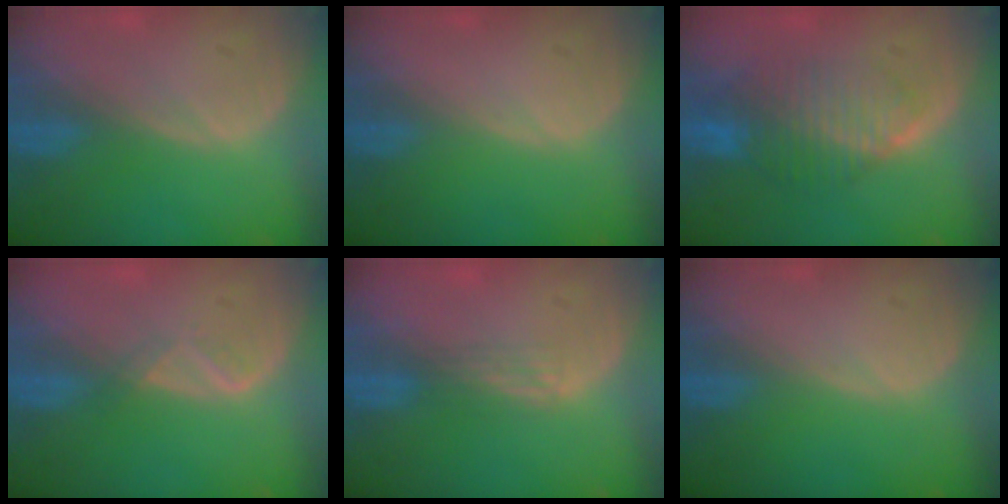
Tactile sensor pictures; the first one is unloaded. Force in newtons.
{"total": 0.0}
{"total": 8.4, "press": 7.2, "slide": 4.3}
{"total": 1.6, "press": 1.5, "slide": 0.7}
{"total": 2.1, "press": 1.6, "slide": 1.3}
{"total": 0.0}